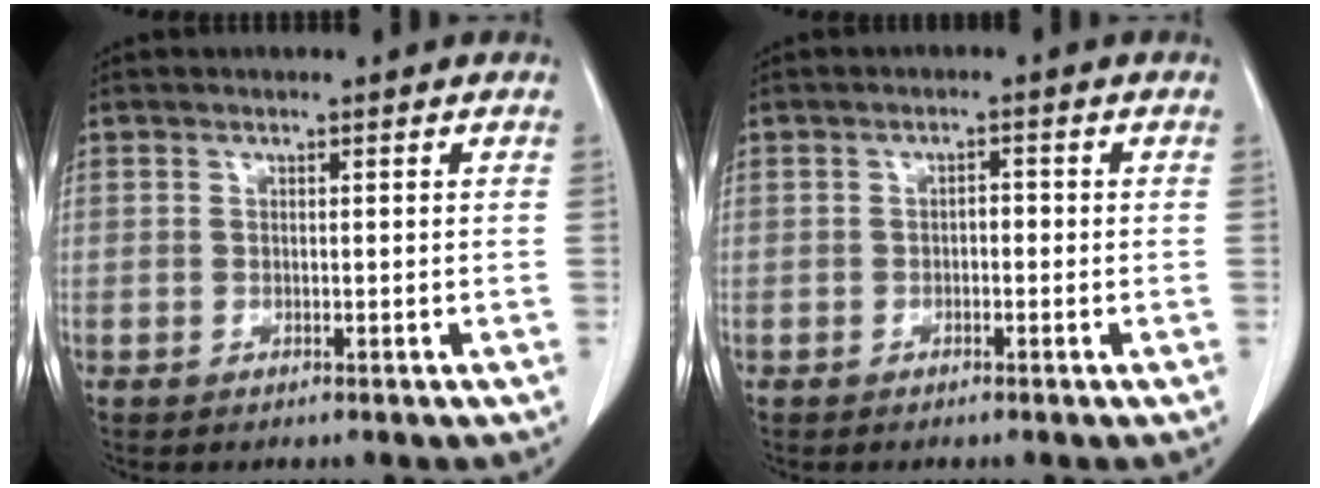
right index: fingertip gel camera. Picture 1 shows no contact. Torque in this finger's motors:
{"motor_torque": [0.11, -0.03, 0.06, 0.01]}